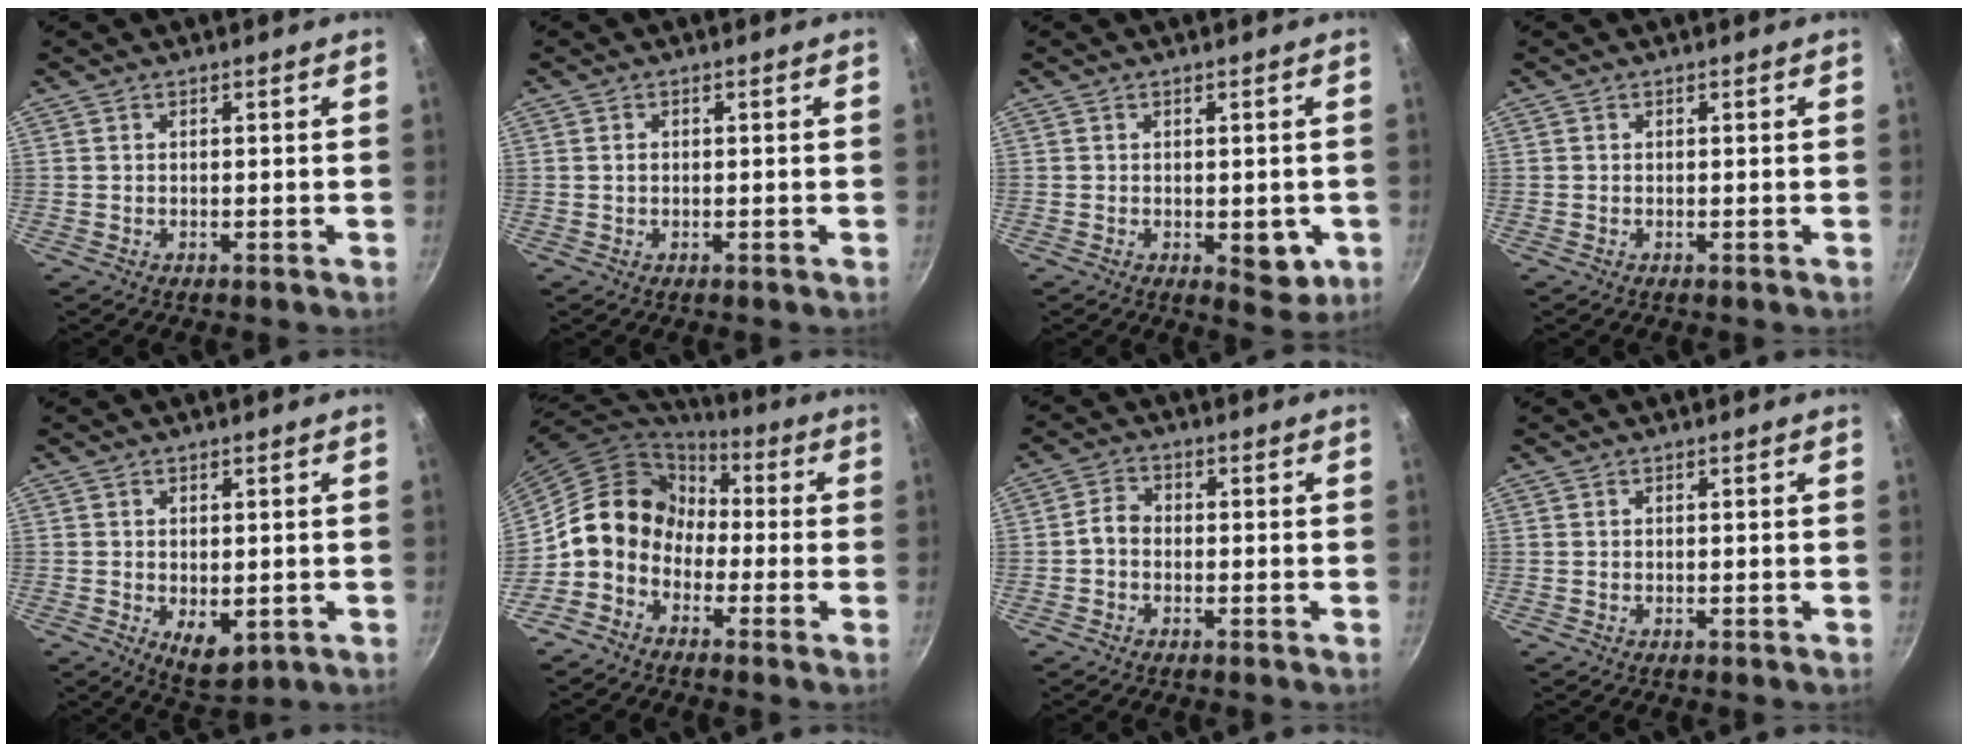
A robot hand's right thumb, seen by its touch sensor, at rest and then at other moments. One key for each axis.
{"total": 1.0, "fx": 0.1, "fy": 0.8, "fz": 0.6, "tx": -0.009, "ty": 0.004, "tz": 0.001}
{"total": 5.8, "fx": -1.2, "fy": 3.2, "fz": 4.6, "tx": -0.034, "ty": 0.000, "tz": -0.010}
{"total": 0.0}
{"total": 5.7, "fx": -0.9, "fy": 3.4, "fz": 4.5, "tx": -0.057, "ty": -0.013, "tz": -0.003}
{"total": 11.9, "fx": -2.4, "fy": 10.1, "fz": 5.8, "tx": -0.065, "ty": 0.051, "tz": -0.067}
{"total": 3.1, "fx": -0.9, "fy": 2.3, "fz": 1.8, "tx": -0.032, "ty": 0.020, "tz": -0.028}
{"total": 0.0}